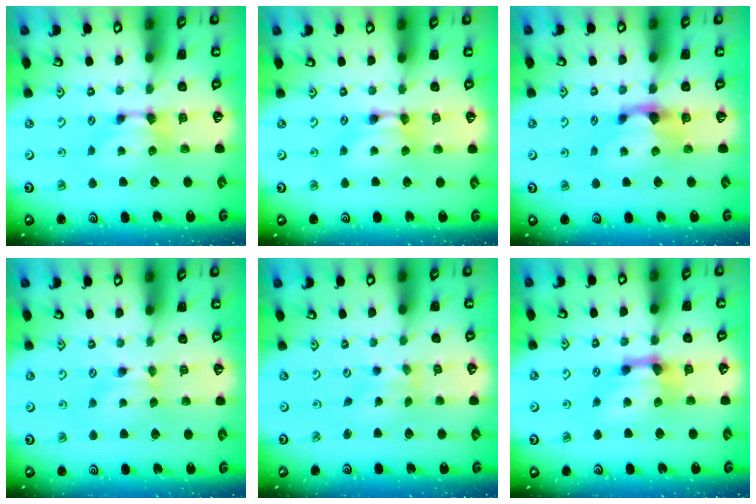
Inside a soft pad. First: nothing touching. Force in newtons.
{"total": 1.8, "press": 1.8, "slide": 0.1}
{"total": 2.2, "press": 1.8, "slide": 1.1}
{"total": 0.0}
{"total": 1.8, "press": 1.5, "slide": 1.1}
{"total": 2.4, "press": 1.6, "slide": 1.8}